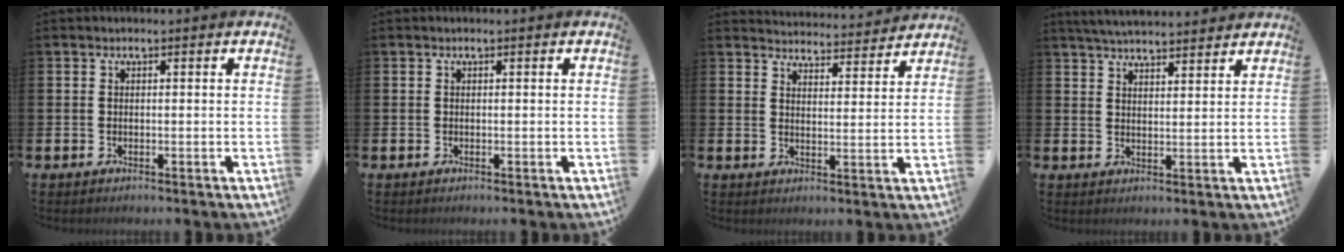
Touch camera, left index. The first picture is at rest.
{"total": 0.0}
{"total": 4.1, "force": [4.1, 0.5, -0.1], "torque": [-0.010, -0.035, 0.071]}
{"total": 4.4, "force": [4.3, 0.3, 0.6], "torque": [-0.021, -0.020, 0.079]}